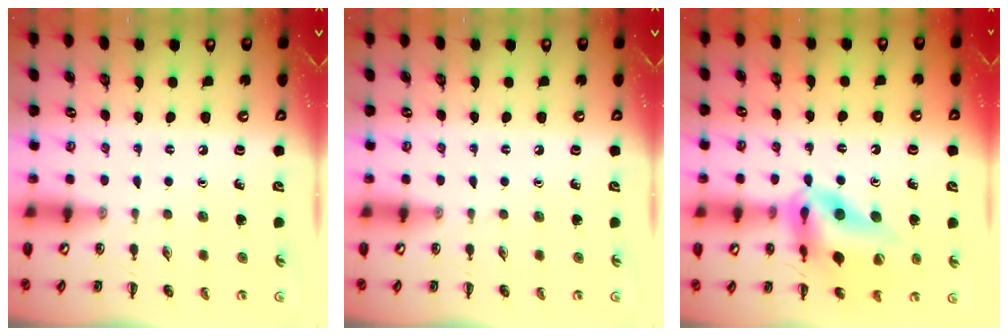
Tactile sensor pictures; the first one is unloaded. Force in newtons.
{"total": 0.0}
{"total": 16.7, "press": 16.4, "slide": 3.3}